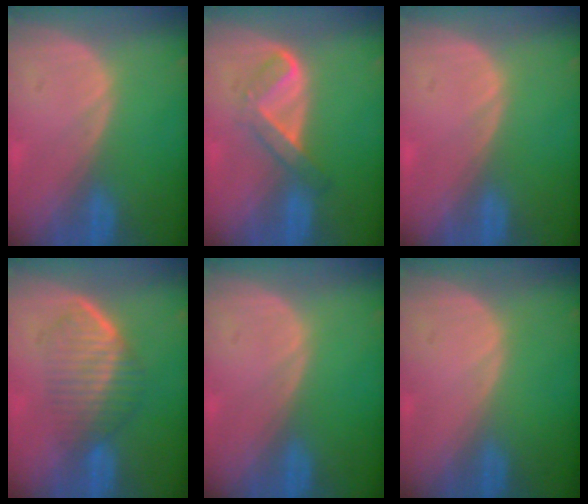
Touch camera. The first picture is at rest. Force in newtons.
{"total": 5.4, "press": 4.5, "slide": 3.0}
{"total": 0.7, "press": 0.1, "slide": 0.7}
{"total": 7.1, "press": 6.1, "slide": 3.6}
{"total": 0.0}
{"total": 0.0}